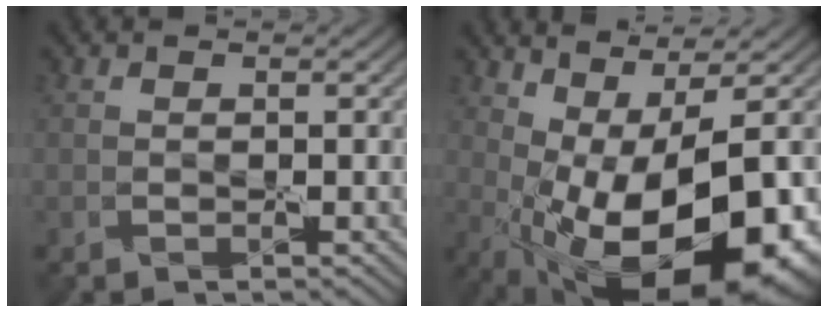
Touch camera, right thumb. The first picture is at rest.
{"total": 16.9, "force": [-2.9, 7.1, 15.0], "torque": [-0.212, -0.023, -0.016]}